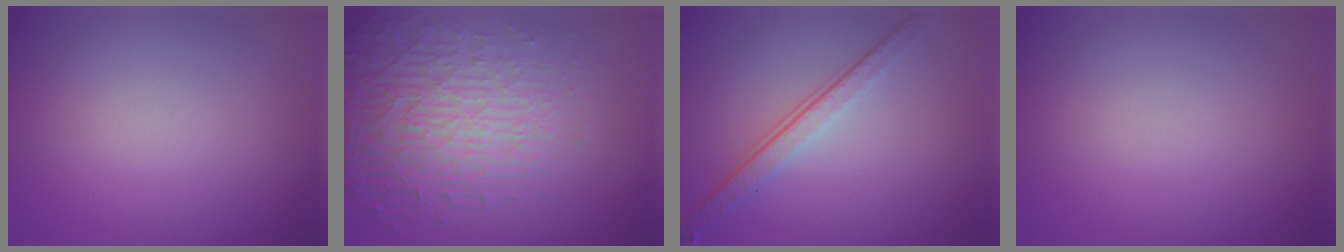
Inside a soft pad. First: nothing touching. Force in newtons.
{"total": 7.2, "press": 5.3, "slide": 4.8}
{"total": 3.8, "press": 2.7, "slide": 2.7}
{"total": 0.0}